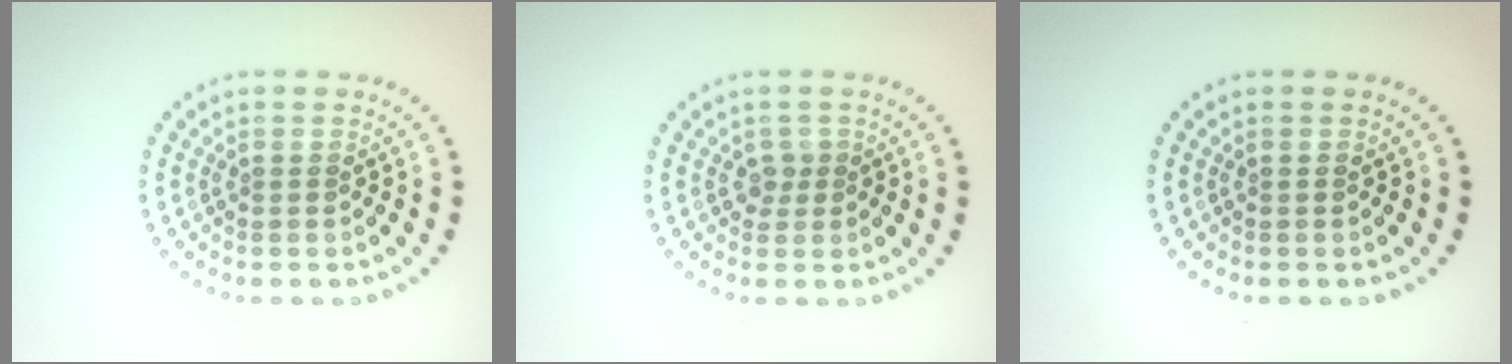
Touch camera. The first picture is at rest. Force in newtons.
{"total": 1.1, "press": 0.9, "slide": 0.6}
{"total": 0.0}